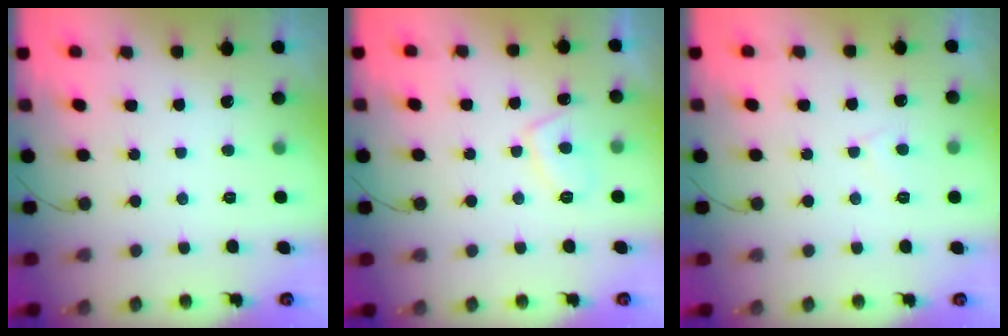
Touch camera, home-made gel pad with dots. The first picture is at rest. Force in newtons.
{"total": 4.7, "press": 4.5, "slide": 1.1}
{"total": 2.4, "press": 2.4, "slide": 0.2}